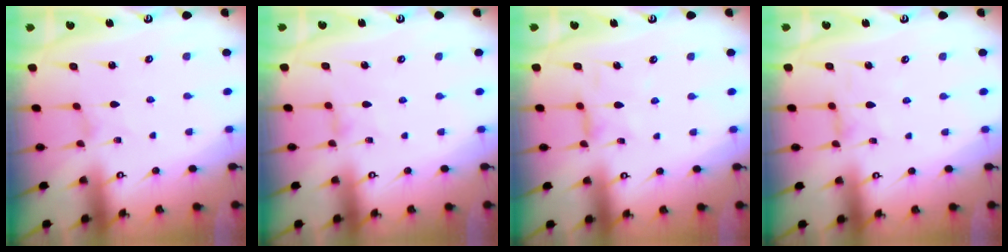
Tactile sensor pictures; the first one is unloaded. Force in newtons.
{"total": 0.8, "press": 0.7, "slide": 0.4}
{"total": 3.5, "press": 3.5, "slide": 0.4}
{"total": 2.0, "press": 2.0, "slide": 0.3}